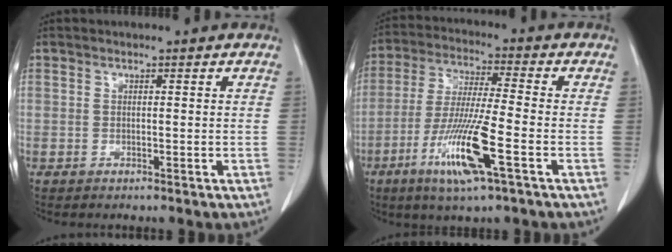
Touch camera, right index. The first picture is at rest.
{"total": 12.4, "force": [-5.1, 0.3, 11.3], "torque": [-0.230, -0.022, -0.097]}